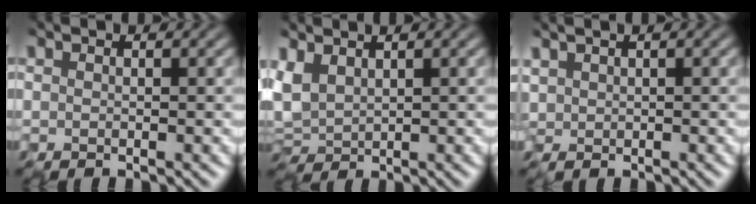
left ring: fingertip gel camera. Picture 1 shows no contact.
{"total": 2.1, "force": [0.7, 1.4, 1.3], "torque": [-0.042, 0.006, 0.018]}
{"total": 0.8, "force": [0.5, 0.7, 0.0], "torque": [-0.004, 0.004, 0.014]}